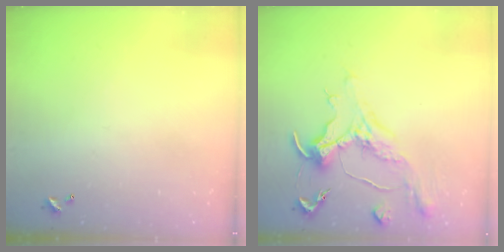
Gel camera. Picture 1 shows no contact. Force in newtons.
{"total": 1.6, "press": 1.5, "slide": 0.6}